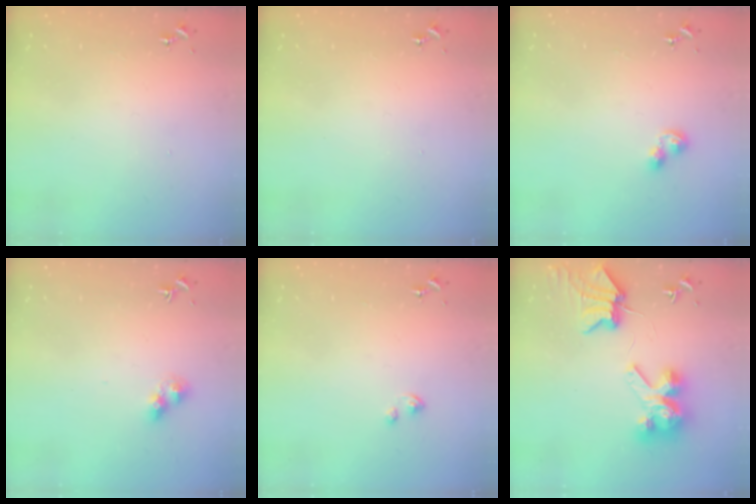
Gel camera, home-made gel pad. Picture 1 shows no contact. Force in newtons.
{"total": 0.0}
{"total": 5.7, "press": 5.6, "slide": 0.6}
{"total": 7.4, "press": 7.3, "slide": 0.6}
{"total": 2.0, "press": 2.0, "slide": 0.4}
{"total": 10.2, "press": 10.1, "slide": 1.4}